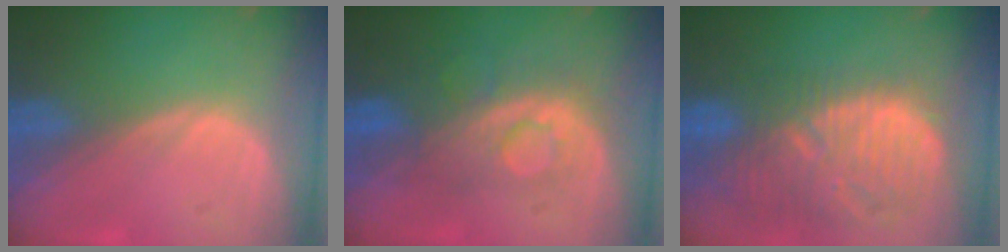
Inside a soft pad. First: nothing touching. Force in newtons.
{"total": 7.8, "press": 7.5, "slide": 2.0}
{"total": 12.6, "press": 11.2, "slide": 5.8}